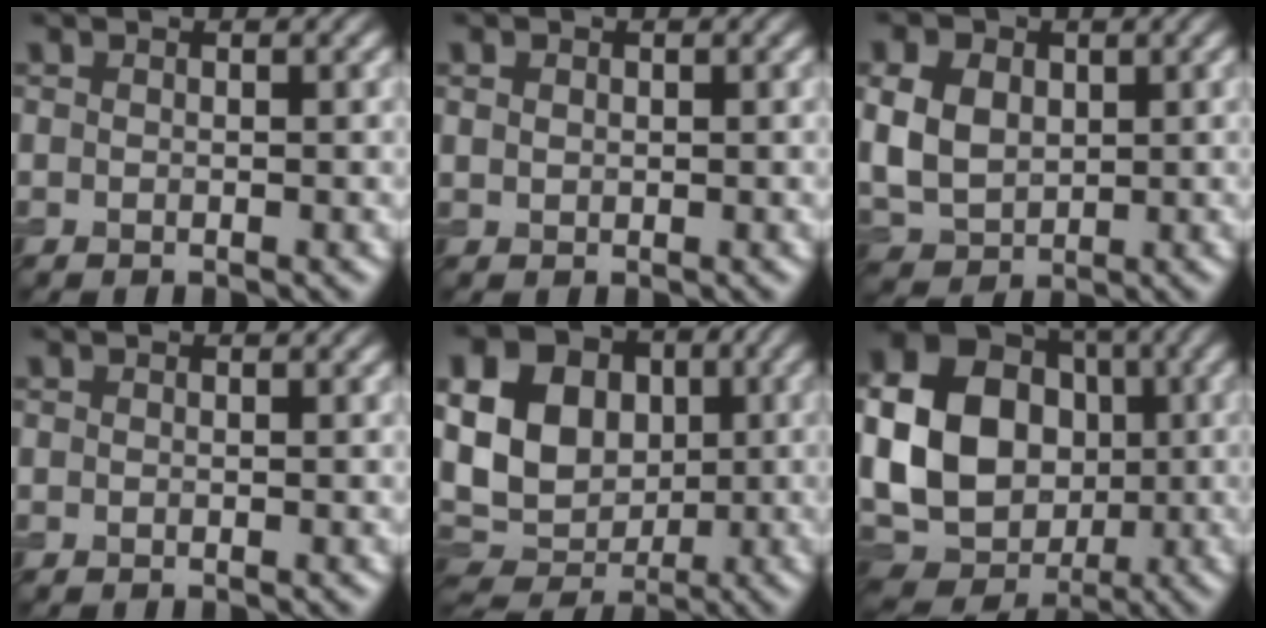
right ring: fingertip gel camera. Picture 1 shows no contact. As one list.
[{"total": 0.8, "force": [0.3, 0.7, 0.4], "torque": [-0.008, -0.001, 0.006]}, {"total": 6.2, "force": [0.9, 4.8, 3.9], "torque": [-0.102, 0.008, 0.018]}, {"total": 0.0}, {"total": 15.6, "force": [2.9, 13.1, 8.0], "torque": [-0.188, 0.030, 0.032]}, {"total": 14.6, "force": [0.0, 11.9, 8.6], "torque": [-0.177, -0.001, 0.001]}]